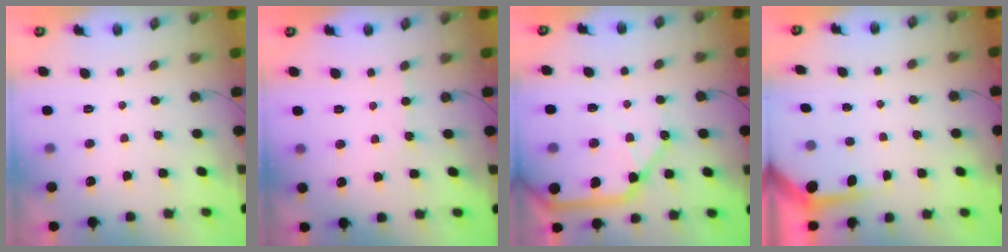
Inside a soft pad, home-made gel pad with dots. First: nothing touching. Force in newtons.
{"total": 1.0, "press": 1.0, "slide": 0.2}
{"total": 20.3, "press": 20.1, "slide": 3.0}
{"total": 3.9, "press": 3.9, "slide": 0.4}